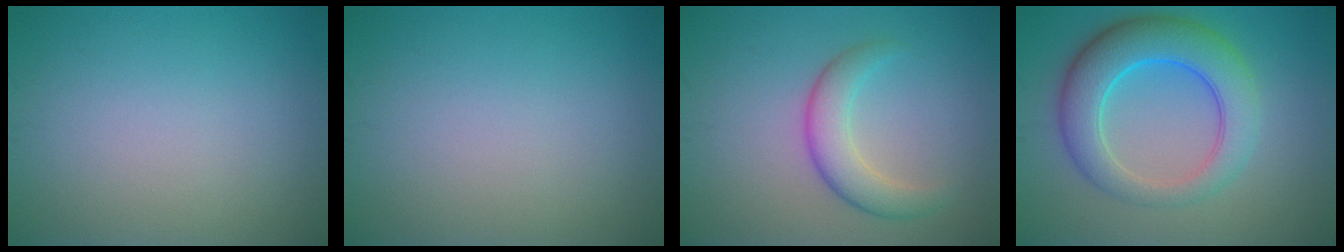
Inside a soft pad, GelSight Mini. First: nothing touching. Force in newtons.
{"total": 0.0}
{"total": 3.6, "press": 3.6, "slide": 0.1}
{"total": 7.4, "press": 7.4, "slide": 0.1}